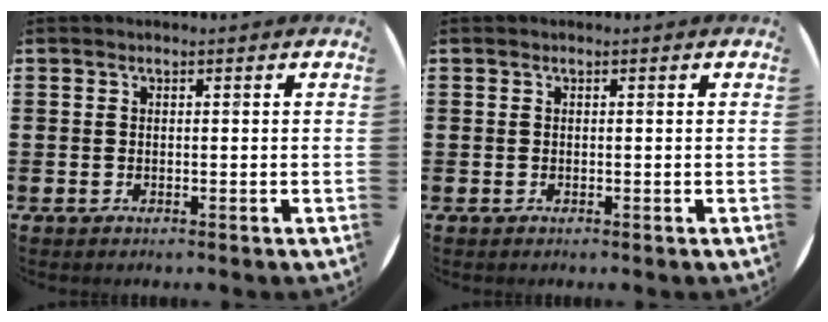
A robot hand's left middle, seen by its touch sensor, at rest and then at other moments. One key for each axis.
{"total": 0.0}